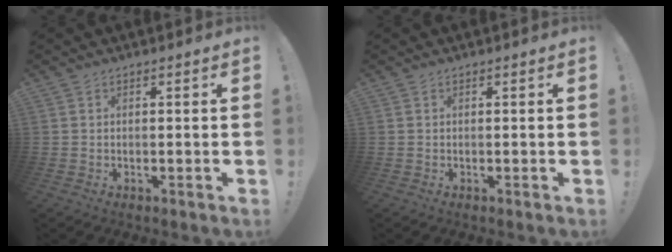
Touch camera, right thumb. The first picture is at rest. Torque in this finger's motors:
{"motor_torque": [-0.01, -0.01, 0.00, 0.00, 0.00]}